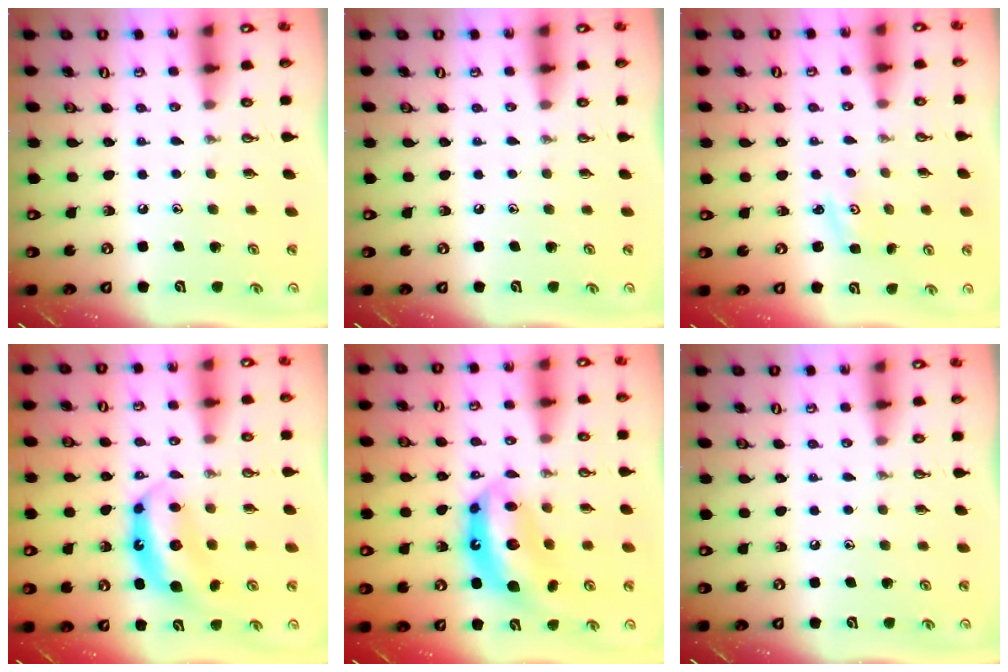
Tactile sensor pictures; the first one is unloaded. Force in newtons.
{"total": 0.0}
{"total": 1.7, "press": 1.6, "slide": 0.3}
{"total": 6.8, "press": 6.8, "slide": 0.5}
{"total": 13.1, "press": 13.1, "slide": 1.1}
{"total": 0.0}